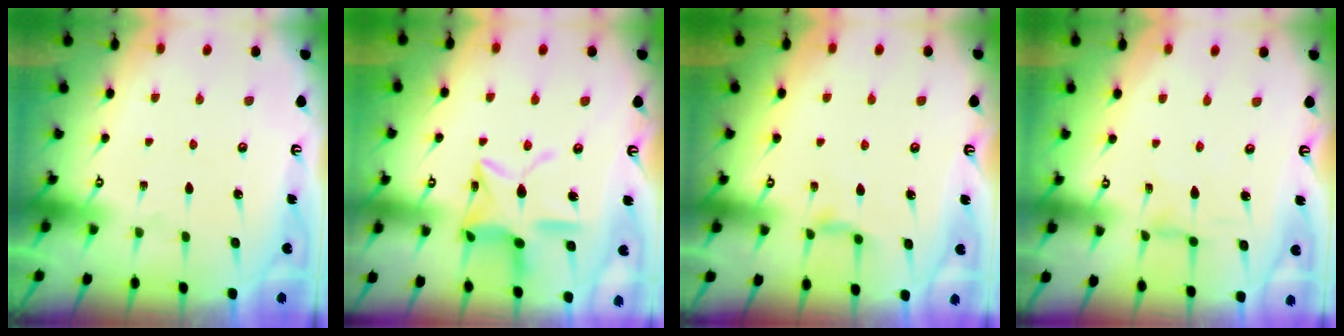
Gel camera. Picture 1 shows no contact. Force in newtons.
{"total": 13.8, "press": 13.8, "slide": 1.0}
{"total": 4.9, "press": 4.9, "slide": 0.7}
{"total": 1.6, "press": 1.6, "slide": 0.2}